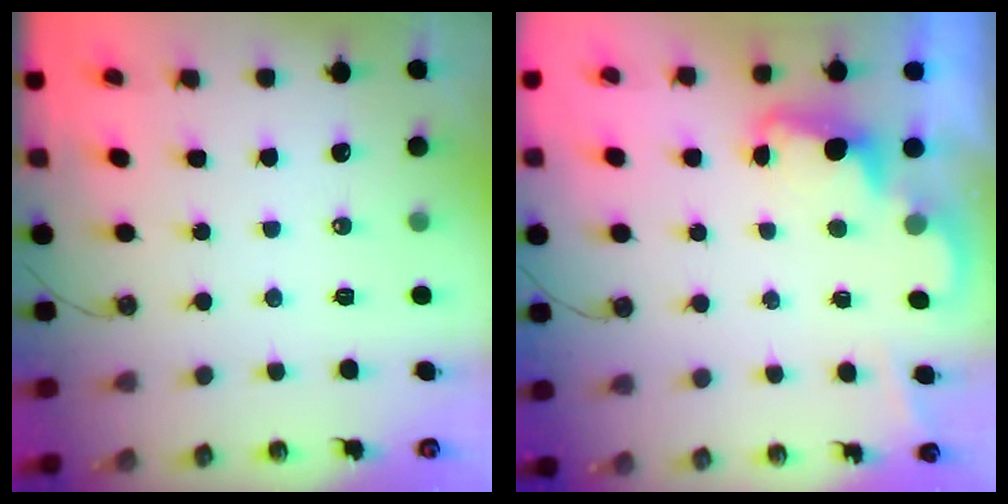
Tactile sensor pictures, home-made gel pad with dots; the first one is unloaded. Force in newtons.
{"total": 2.3, "press": 2.3, "slide": 0.5}